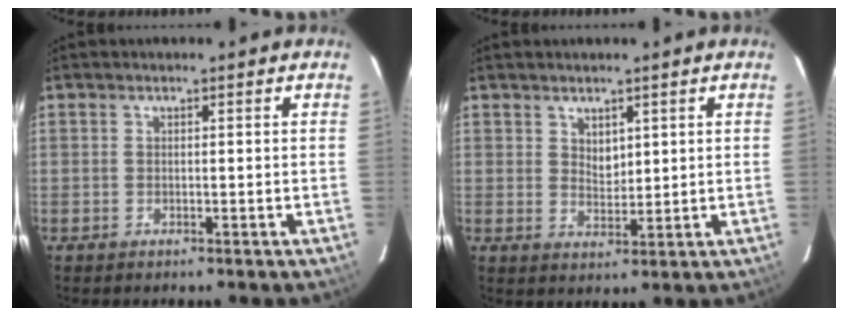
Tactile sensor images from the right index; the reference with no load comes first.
{"total": 3.1, "force": [1.7, 1.9, 1.6], "torque": [-0.022, -0.001, 0.033]}